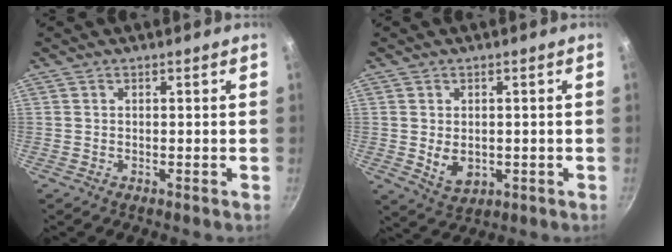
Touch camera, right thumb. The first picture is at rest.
{"total": 5.5, "force": [-0.4, 3.9, 3.8], "torque": [-0.054, -0.008, 0.006]}